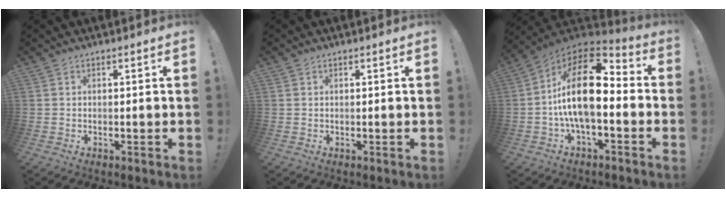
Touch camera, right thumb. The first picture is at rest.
{"total": 0.7, "force": [0.5, 0.5, 0.2], "torque": [0.002, -0.001, 0.009]}
{"total": 18.8, "force": [0.3, 8.3, 16.8], "torque": [-0.307, 0.005, 0.002]}